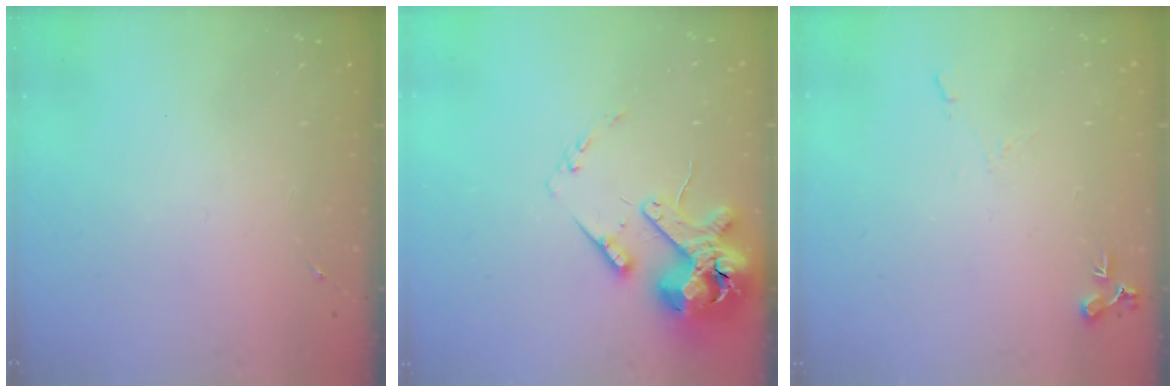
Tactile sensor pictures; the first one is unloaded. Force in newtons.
{"total": 15.9, "press": 15.7, "slide": 2.5}
{"total": 6.8, "press": 6.8, "slide": 0.9}